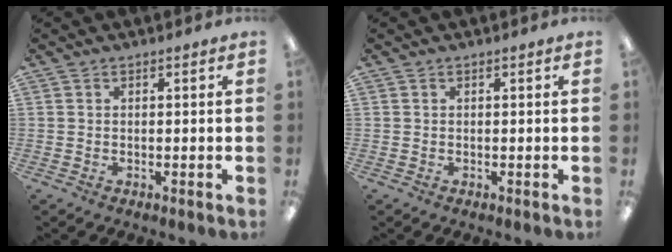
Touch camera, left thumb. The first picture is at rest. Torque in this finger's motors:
{"motor_torque": [-0.07, 0.07, -0.01, -0.01, 0.00]}